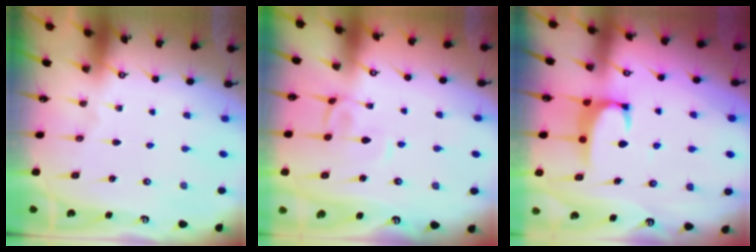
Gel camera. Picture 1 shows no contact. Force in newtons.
{"total": 2.7, "press": 2.6, "slide": 0.4}
{"total": 1.9, "press": 1.9, "slide": 0.3}